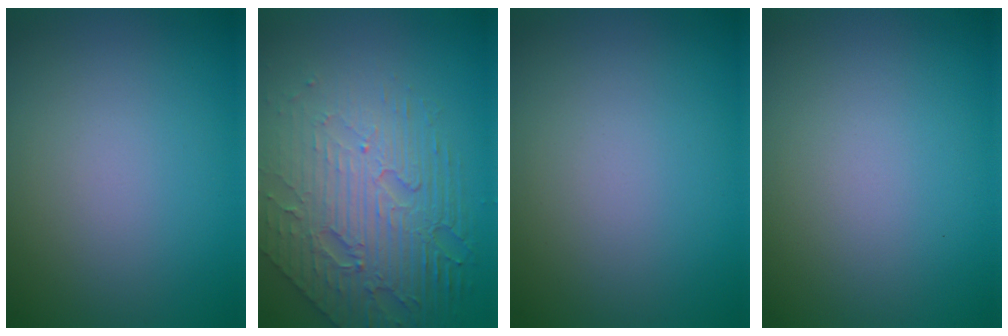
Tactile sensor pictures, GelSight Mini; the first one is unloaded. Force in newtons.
{"total": 8.3, "press": 5.6, "slide": 6.1}
{"total": 0.0}
{"total": 0.0}